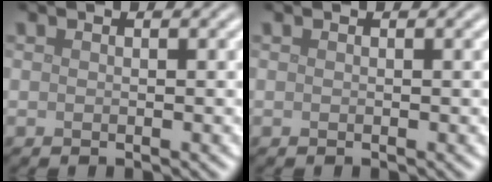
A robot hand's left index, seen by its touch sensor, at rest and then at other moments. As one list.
[{"total": 0.0}]